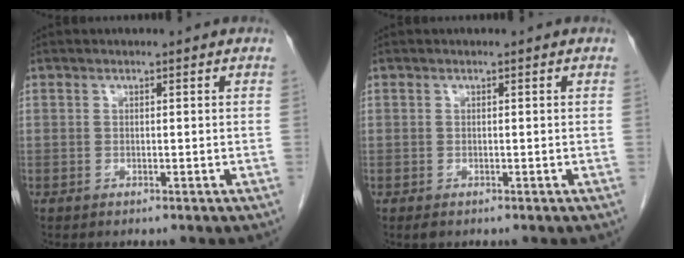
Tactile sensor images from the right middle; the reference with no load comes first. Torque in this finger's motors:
{"motor_torque": [0.35, -0.16, 0.05, 0.01]}